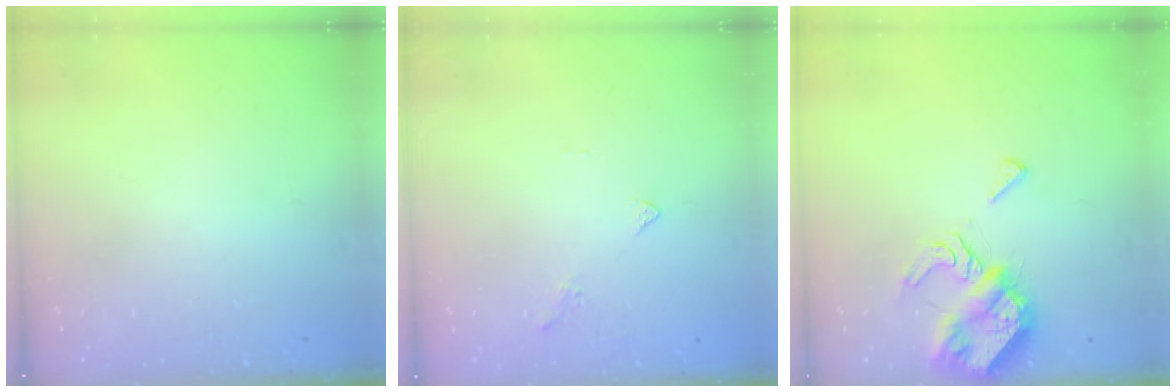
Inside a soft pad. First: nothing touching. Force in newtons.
{"total": 2.0, "press": 1.9, "slide": 0.6}
{"total": 8.0, "press": 7.9, "slide": 0.8}